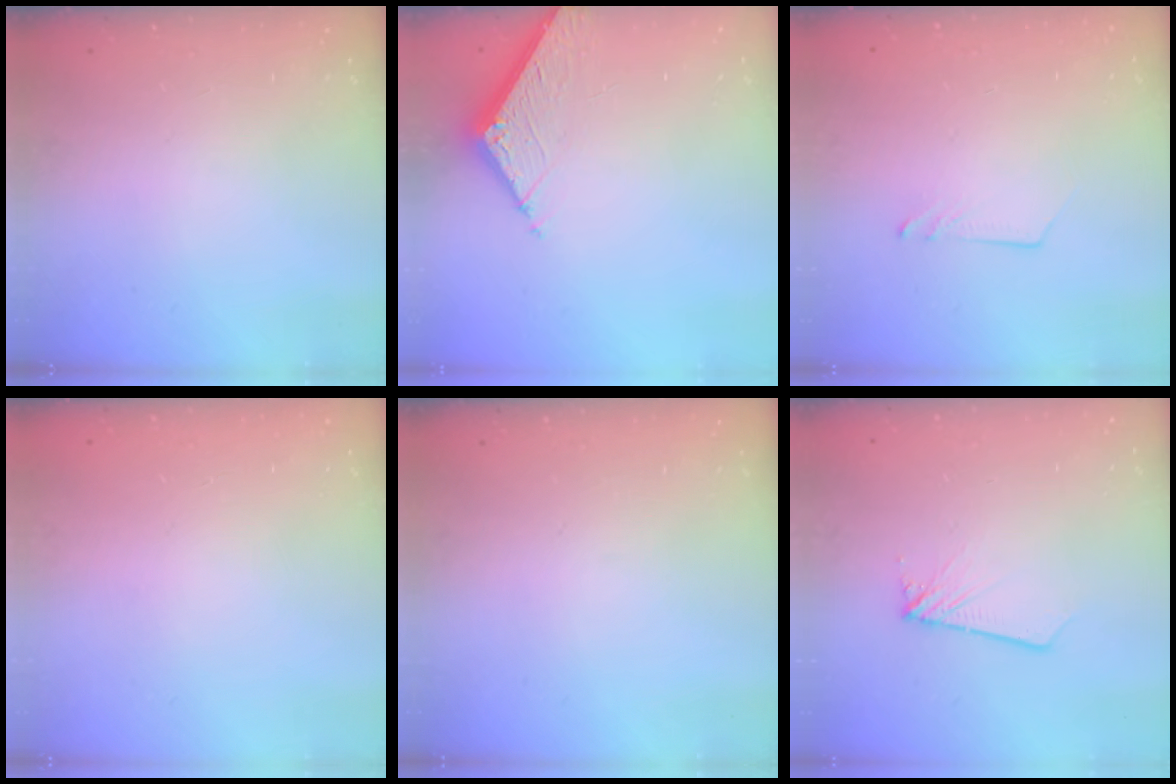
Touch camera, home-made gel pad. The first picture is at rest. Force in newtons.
{"total": 6.7, "press": 6.7, "slide": 0.2}
{"total": 1.2, "press": 1.2, "slide": 0.1}
{"total": 0.0}
{"total": 0.0}
{"total": 1.9, "press": 1.9, "slide": 0.1}